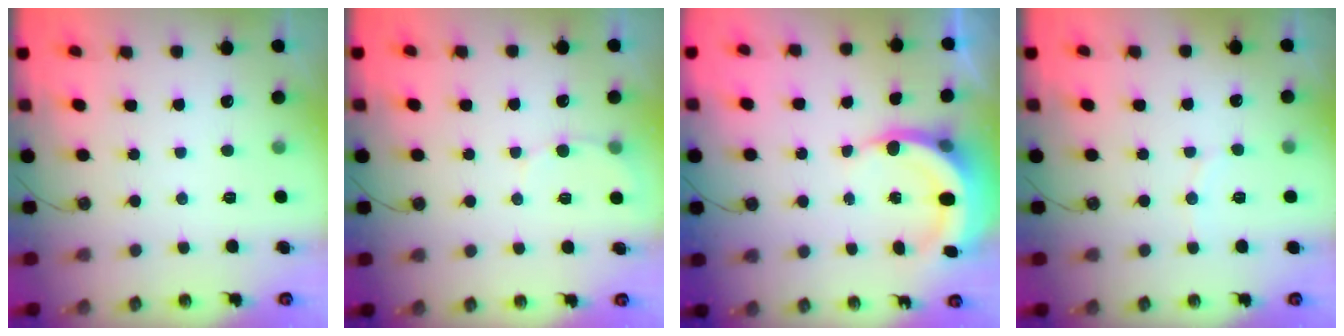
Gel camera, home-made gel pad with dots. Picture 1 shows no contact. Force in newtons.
{"total": 4.3, "press": 4.3, "slide": 0.4}
{"total": 7.2, "press": 7.0, "slide": 1.3}
{"total": 2.9, "press": 2.9, "slide": 0.3}